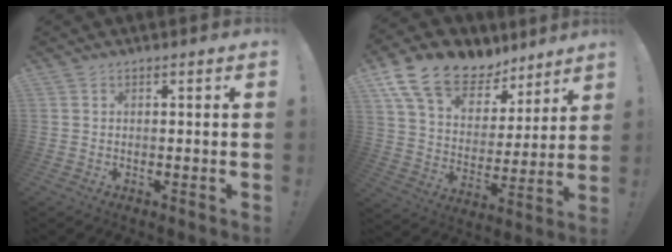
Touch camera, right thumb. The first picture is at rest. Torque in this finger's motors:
{"motor_torque": [-0.31, 1.15, 0.44, 0.17, 0.38]}